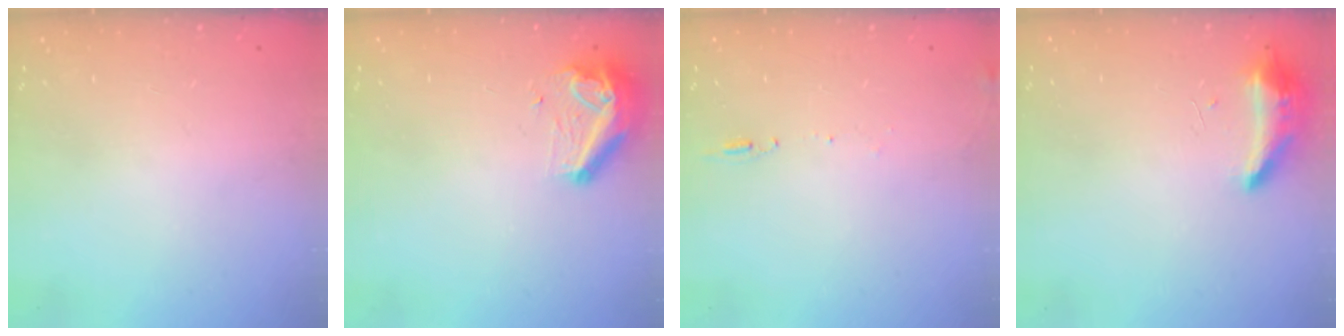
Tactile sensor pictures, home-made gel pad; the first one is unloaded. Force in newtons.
{"total": 9.3, "press": 9.2, "slide": 1.6}
{"total": 5.6, "press": 5.3, "slide": 1.7}
{"total": 18.6, "press": 10.8, "slide": 15.1}